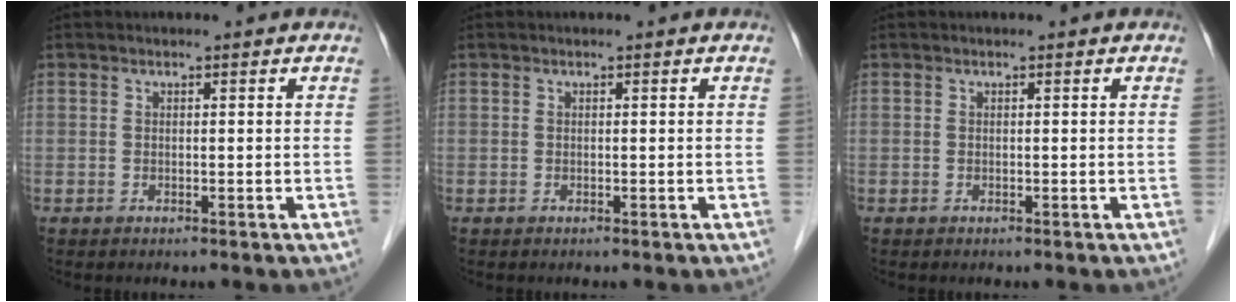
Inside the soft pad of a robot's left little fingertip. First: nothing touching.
{"total": 0.0}
{"total": 0.0}